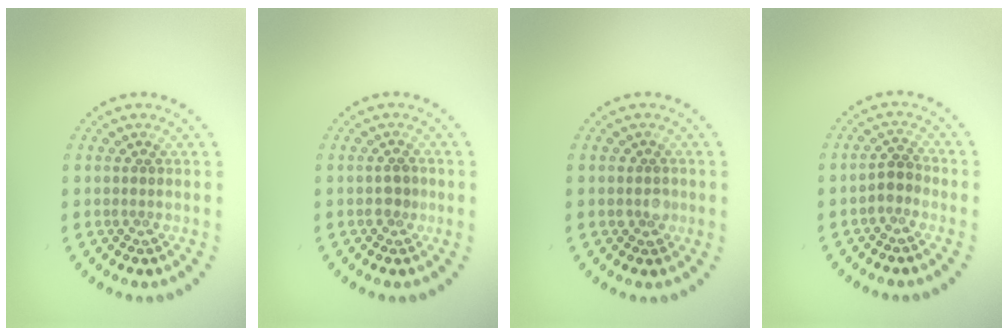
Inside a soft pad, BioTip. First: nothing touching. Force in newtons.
{"total": 1.1, "press": 1.1, "slide": 0.2}
{"total": 1.4, "press": 1.3, "slide": 0.5}
{"total": 1.7, "press": 1.3, "slide": 1.0}